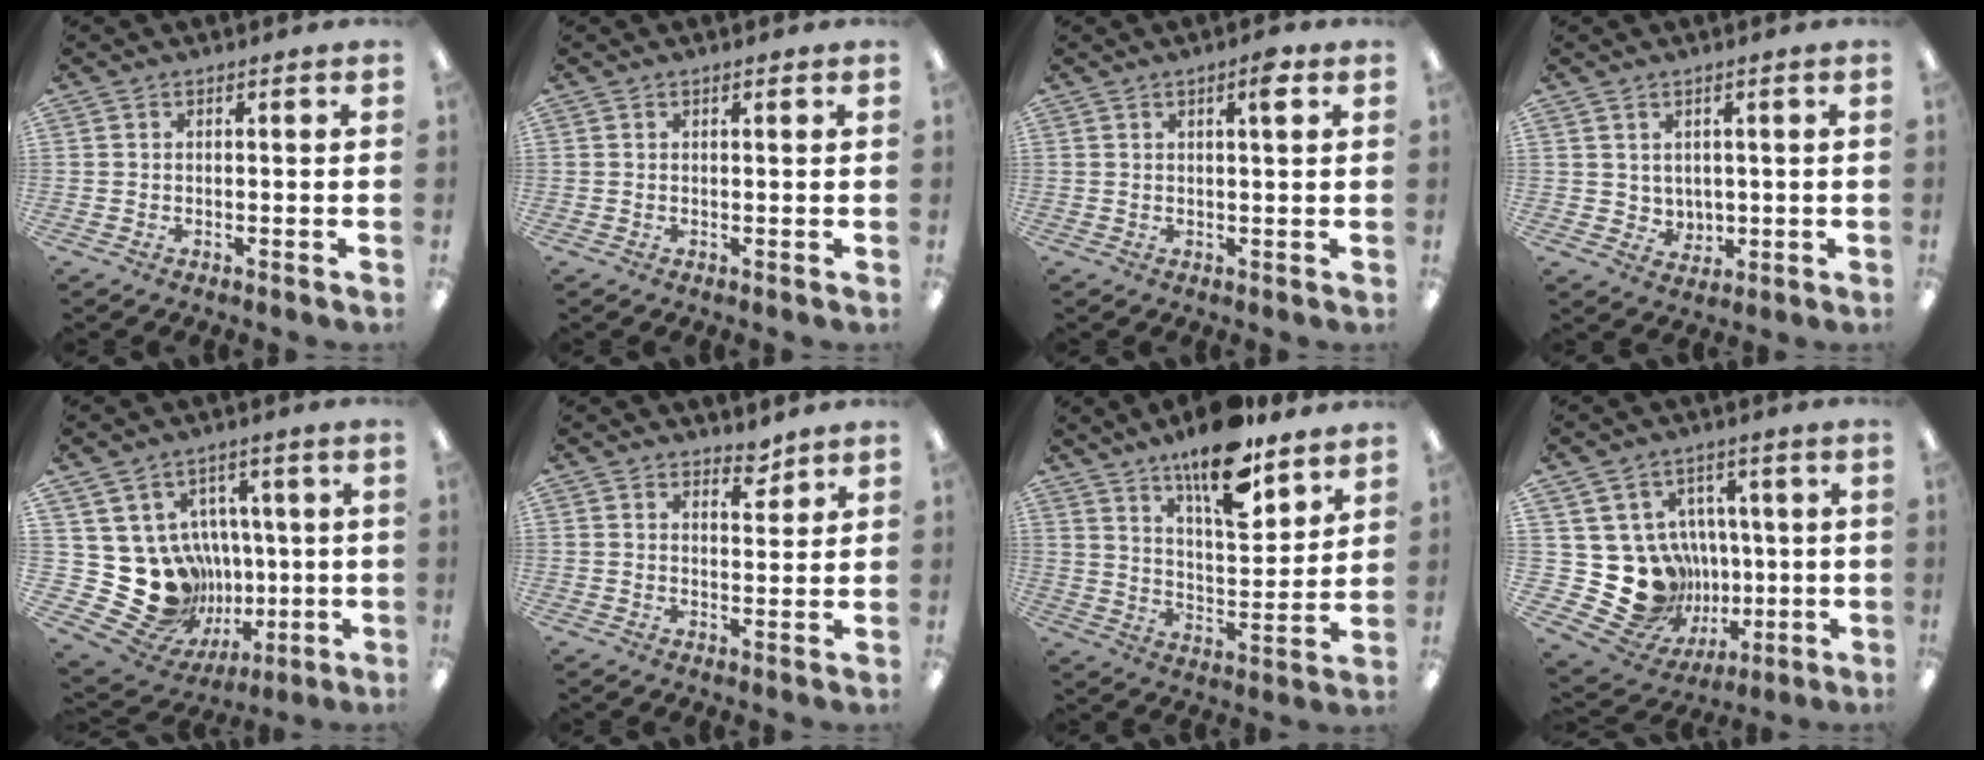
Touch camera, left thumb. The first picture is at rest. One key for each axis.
{"total": 0.9, "fx": 0.5, "fy": 0.1, "fz": 0.7, "tx": -0.014, "ty": 0.001, "tz": 0.008}
{"total": 4.0, "fx": 2.1, "fy": 0.8, "fz": 3.3, "tx": -0.047, "ty": -0.005, "tz": 0.028}
{"total": 3.8, "fx": 2.6, "fy": 2.7, "fz": 0.0, "tx": -0.004, "ty": -0.014, "tz": 0.048}
{"total": 20.9, "fx": -1.9, "fy": 18.7, "fz": 9.2, "tx": -0.172, "ty": -0.015, "tz": 0.027}
{"total": 4.0, "fx": 3.5, "fy": 1.5, "fz": 1.1, "tx": 0.005, "ty": -0.026, "tz": 0.059}
{"total": 16.5, "fx": 12.1, "fy": 5.5, "fz": 9.8, "tx": -0.147, "ty": -0.074, "tz": 0.203}
{"total": 17.9, "fx": -1.0, "fy": 16.6, "fz": 6.8, "tx": -0.136, "ty": -0.011, "tz": 0.029}